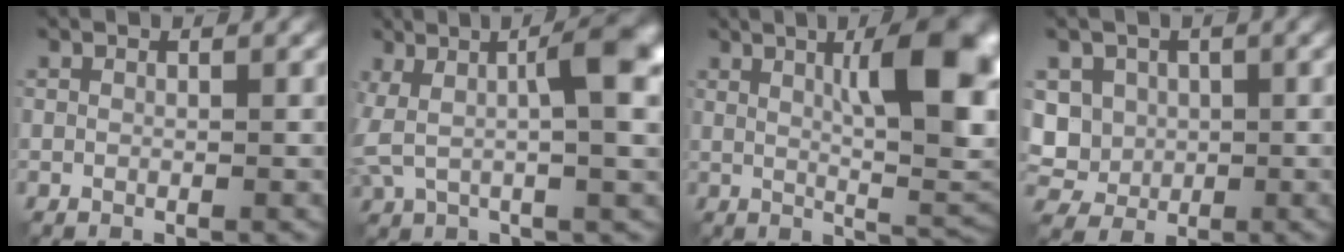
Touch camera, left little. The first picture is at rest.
{"total": 6.8, "force": [1.0, 1.7, 6.5], "torque": [-0.116, 0.011, 0.015]}
{"total": 11.4, "force": [3.0, 2.8, 10.7], "torque": [-0.135, 0.008, 0.050]}
{"total": 5.2, "force": [1.0, 4.7, 1.8], "torque": [-0.041, 0.010, 0.018]}